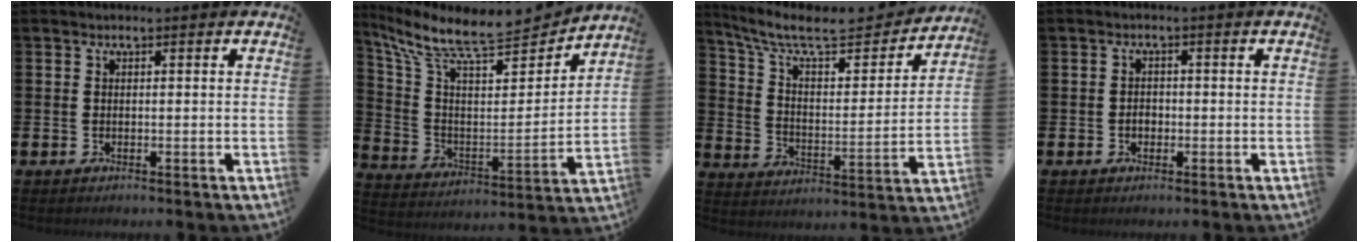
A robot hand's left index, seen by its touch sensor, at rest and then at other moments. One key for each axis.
{"total": 10.4, "fx": 8.9, "fy": 2.6, "fz": 4.6, "tx": -0.125, "ty": -0.062, "tz": 0.149}
{"total": 9.7, "fx": 8.2, "fy": 2.9, "fz": 4.3, "tx": -0.106, "ty": -0.054, "tz": 0.137}
{"total": 1.6, "fx": -0.5, "fy": 1.3, "fz": 0.8, "tx": -0.003, "ty": 0.000, "tz": -0.014}